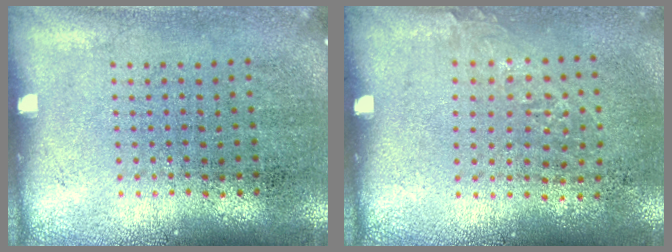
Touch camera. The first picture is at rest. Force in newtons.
{"total": 0.9, "press": 0.7, "slide": 0.5}